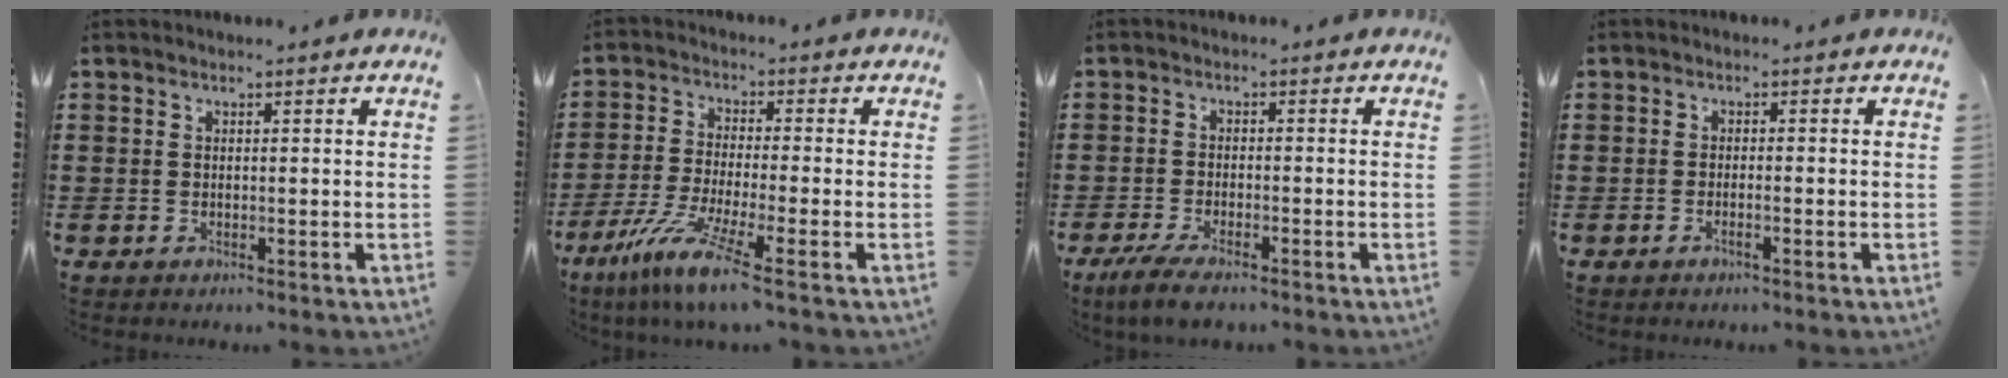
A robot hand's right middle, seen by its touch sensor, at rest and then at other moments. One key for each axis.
{"total": 7.9, "fx": -5.4, "fy": -0.2, "fz": 5.8, "tx": -0.133, "ty": -0.027, "tz": -0.108}
{"total": 3.7, "fx": -2.9, "fy": 0.4, "fz": 2.1, "tx": -0.048, "ty": -0.006, "tz": -0.059}
{"total": 1.0, "fx": -0.6, "fy": 0.0, "fz": 0.7, "tx": -0.013, "ty": -0.002, "tz": -0.012}